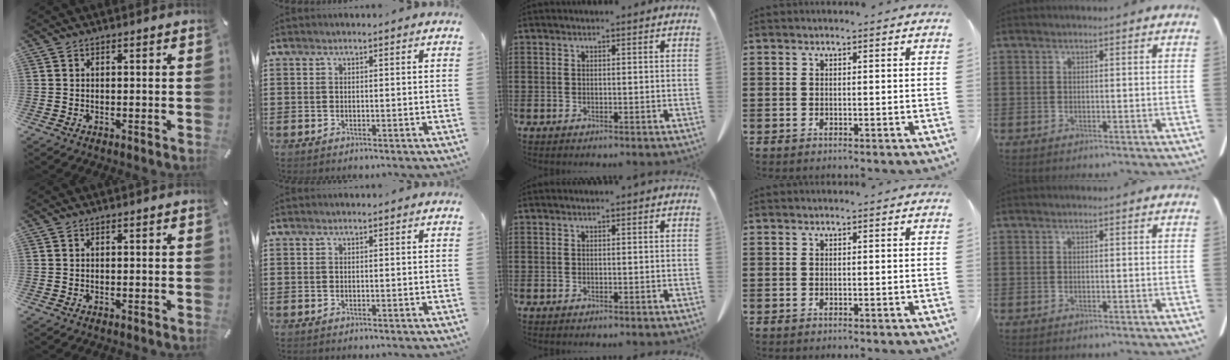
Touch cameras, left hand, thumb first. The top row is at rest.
{}